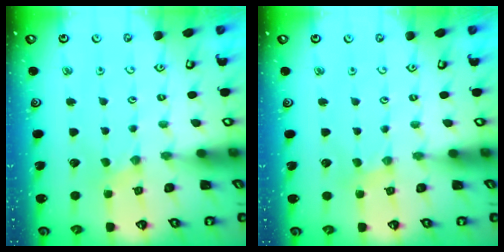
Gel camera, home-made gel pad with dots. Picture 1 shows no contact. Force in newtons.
{"total": 0.5, "press": 0.5, "slide": 0.1}